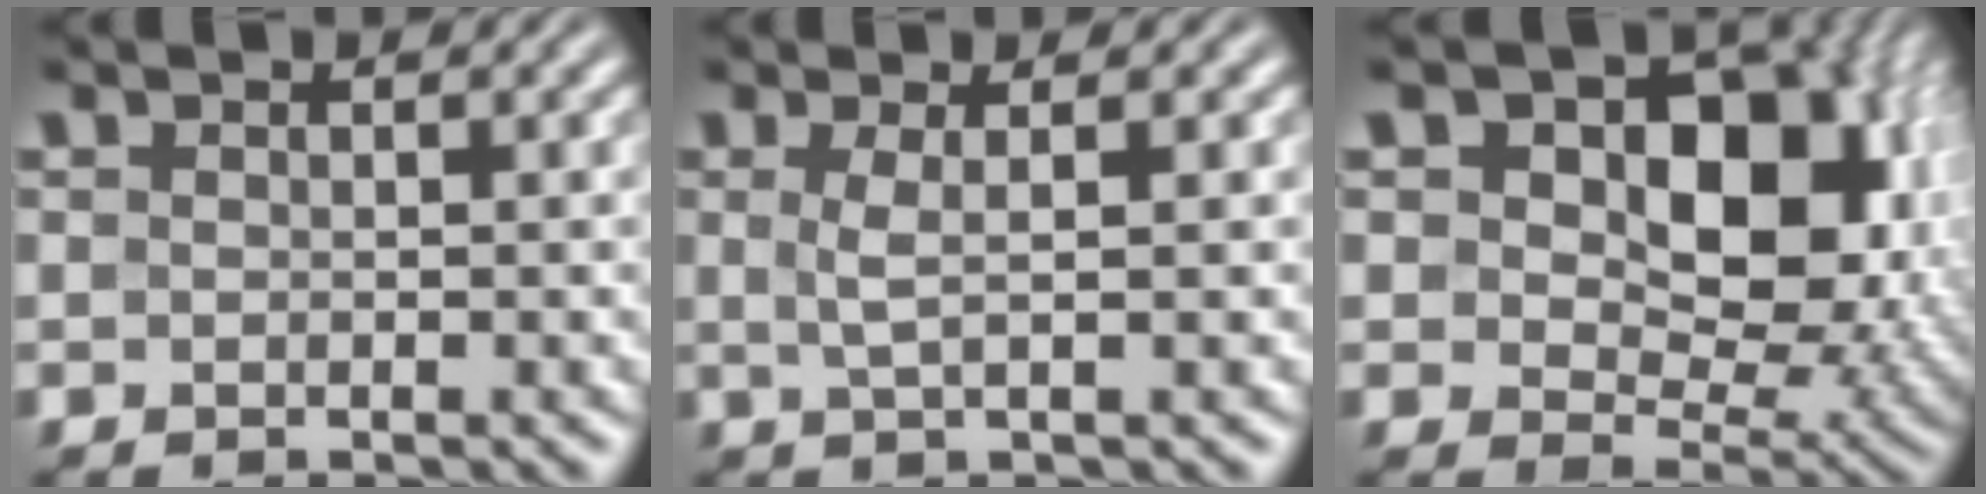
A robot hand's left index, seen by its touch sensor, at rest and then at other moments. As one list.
[{"total": 2.0, "force": [0.3, 0.5, 1.9], "torque": [-0.037, -0.001, 0.003]}, {"total": 12.9, "force": [3.3, 8.2, 9.3], "torque": [-0.116, 0.005, 0.040]}]